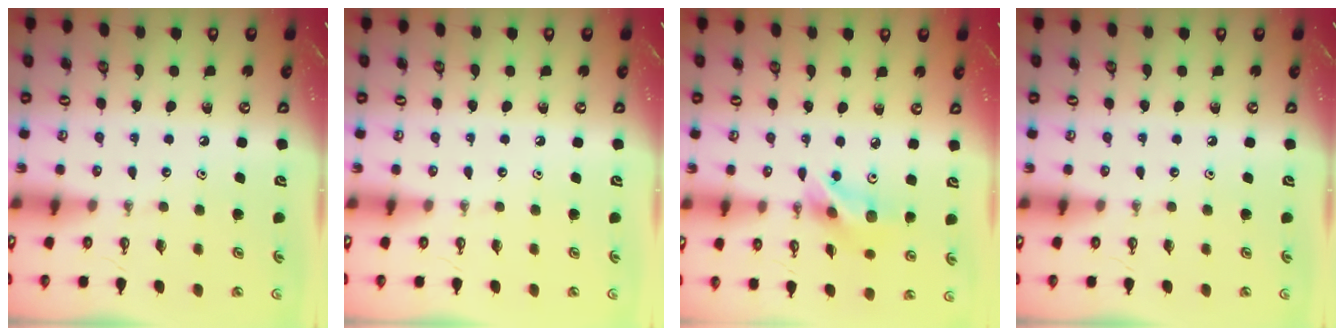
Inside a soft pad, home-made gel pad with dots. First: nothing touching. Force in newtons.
{"total": 0.0}
{"total": 11.4, "press": 10.9, "slide": 3.3}
{"total": 0.0}